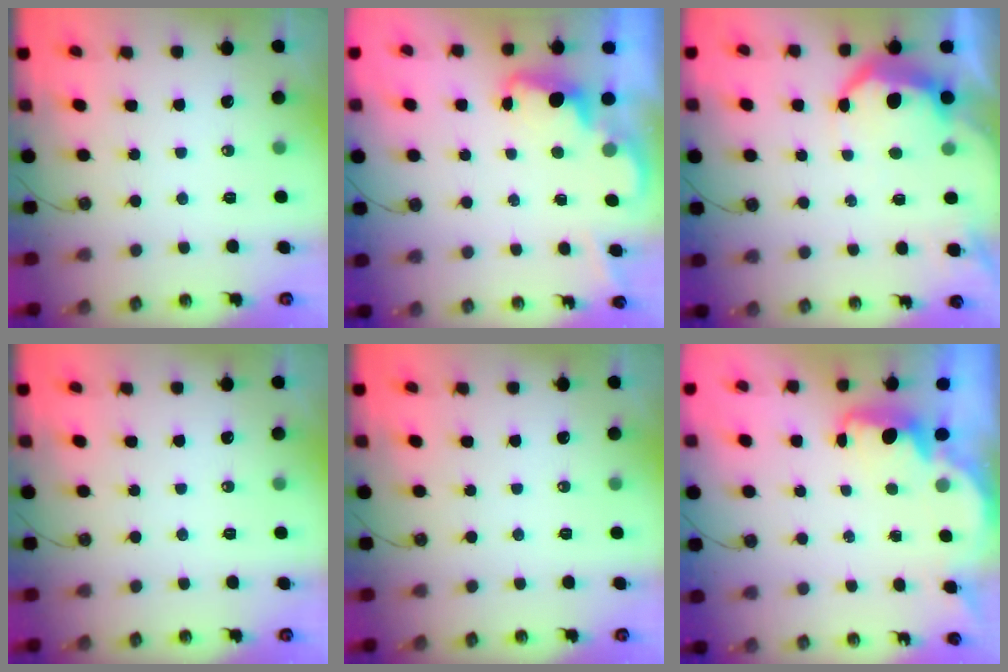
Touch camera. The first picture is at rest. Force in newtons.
{"total": 2.1, "press": 2.0, "slide": 0.6}
{"total": 8.9, "press": 8.8, "slide": 0.7}
{"total": 0.0}
{"total": 0.0}
{"total": 2.2, "press": 2.1, "slide": 0.6}